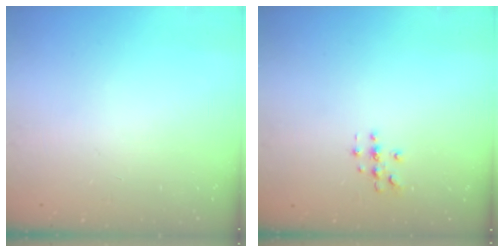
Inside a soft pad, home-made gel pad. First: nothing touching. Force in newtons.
{"total": 2.8, "press": 2.8, "slide": 0.2}